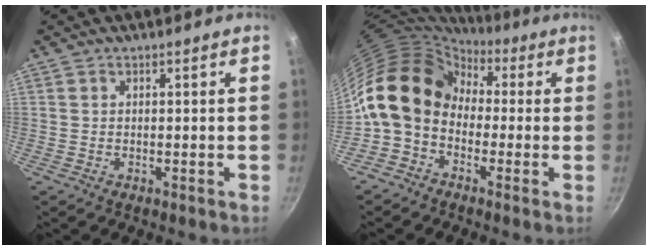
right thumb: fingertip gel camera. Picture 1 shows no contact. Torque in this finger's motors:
{"motor_torque": [1.54, 3.47, 1.91, -0.86, 0.55]}